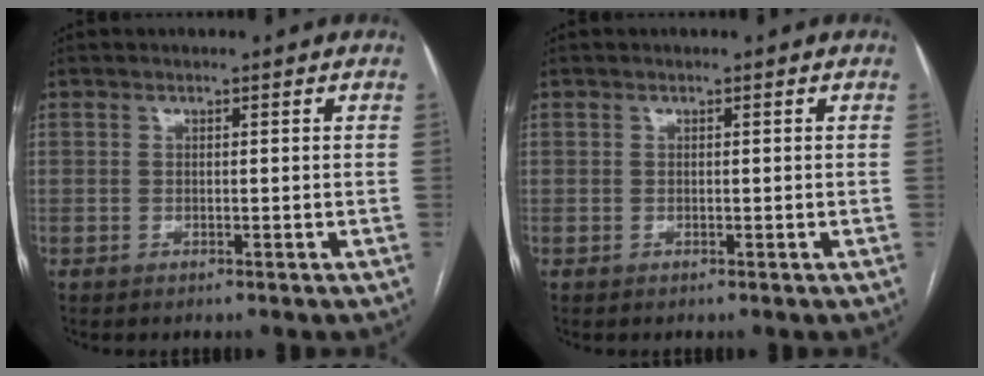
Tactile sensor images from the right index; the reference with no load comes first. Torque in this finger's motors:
{"motor_torque": [0.00, 0.00, 0.00, 0.00]}